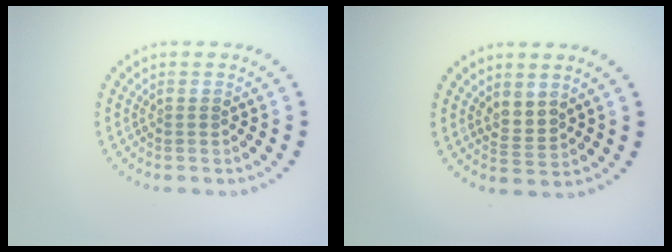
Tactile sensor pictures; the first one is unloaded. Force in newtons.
{"total": 1.7, "press": 1.3, "slide": 1.0}